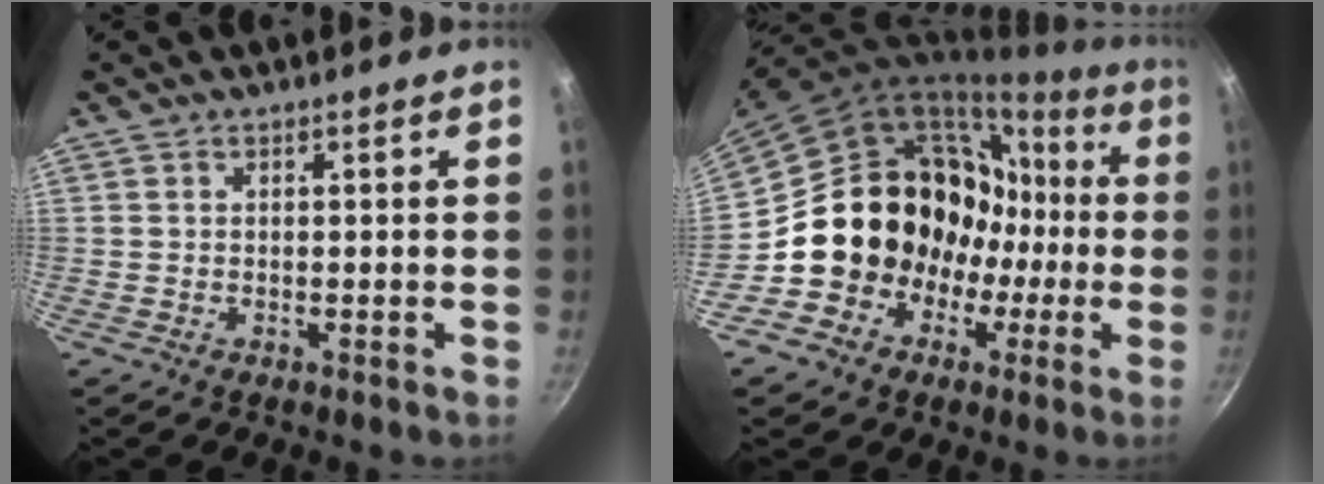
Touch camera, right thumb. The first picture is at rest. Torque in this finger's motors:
{"motor_torque": [-0.08, 1.66, 0.52, -0.54, 0.27]}